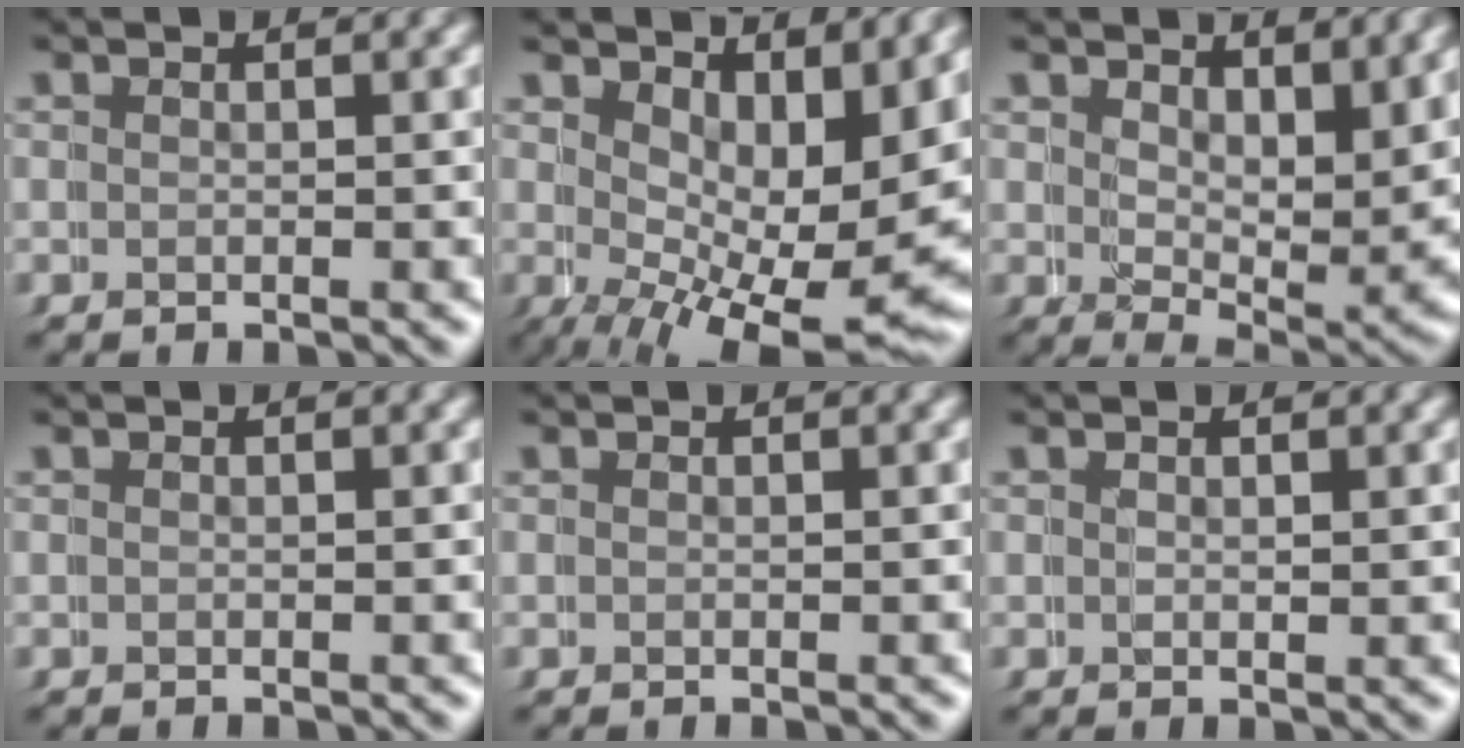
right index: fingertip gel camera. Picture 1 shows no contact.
{"total": 8.7, "force": [-0.4, 4.0, 7.7], "torque": [-0.106, -0.041, 0.016]}
{"total": 4.5, "force": [2.2, 1.9, 3.5], "torque": [-0.051, -0.032, 0.049]}
{"total": 0.0}
{"total": 0.0}
{"total": 1.0, "force": [0.5, -0.2, -0.8], "torque": [0.013, -0.004, 0.012]}